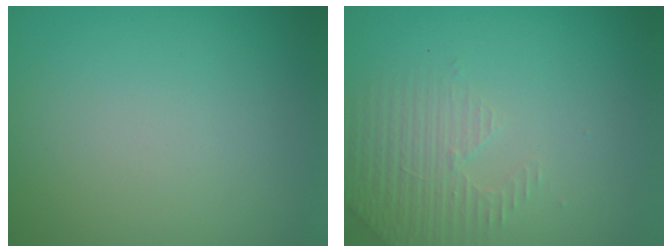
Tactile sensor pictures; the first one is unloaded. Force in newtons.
{"total": 2.8, "press": 2.7, "slide": 0.8}